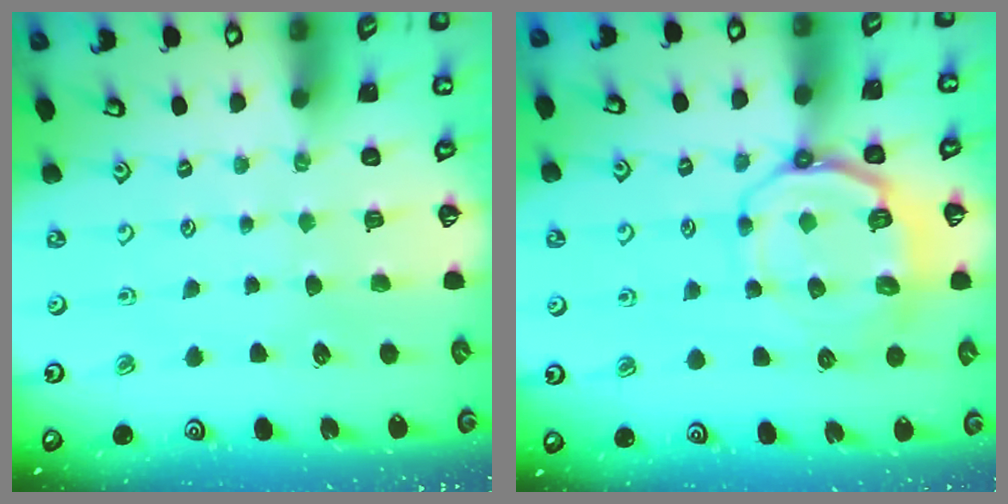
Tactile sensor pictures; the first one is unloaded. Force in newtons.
{"total": 10.2, "press": 9.7, "slide": 3.1}